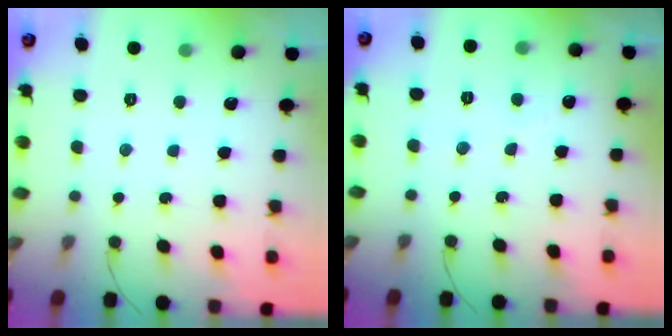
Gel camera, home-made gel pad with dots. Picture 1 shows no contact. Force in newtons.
{"total": 1.9, "press": 1.9, "slide": 0.1}